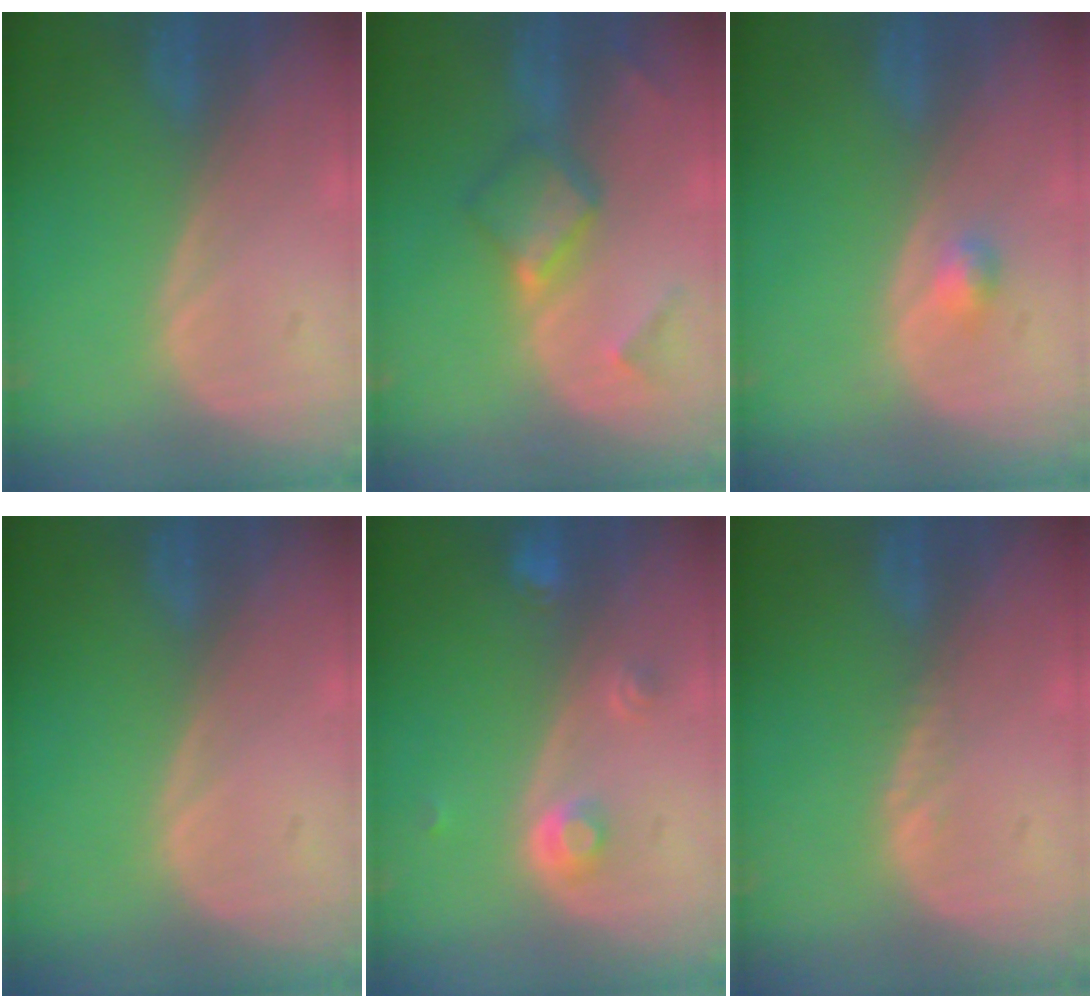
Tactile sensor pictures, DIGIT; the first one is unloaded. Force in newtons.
{"total": 5.5, "press": 5.0, "slide": 2.2}
{"total": 1.8, "press": 1.6, "slide": 0.9}
{"total": 0.0}
{"total": 3.1, "press": 2.8, "slide": 1.2}
{"total": 0.8, "press": 0.7, "slide": 0.5}